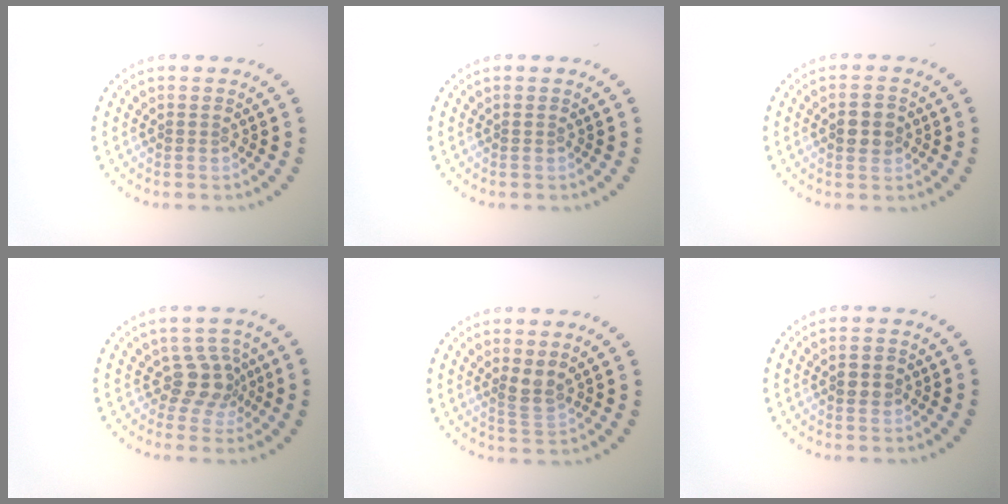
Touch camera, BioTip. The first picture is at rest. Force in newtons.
{"total": 0.0}
{"total": 2.9, "press": 2.9, "slide": 0.0}
{"total": 2.8, "press": 2.1, "slide": 1.8}
{"total": 1.9, "press": 1.6, "slide": 1.1}
{"total": 1.4, "press": 1.4, "slide": 0.1}